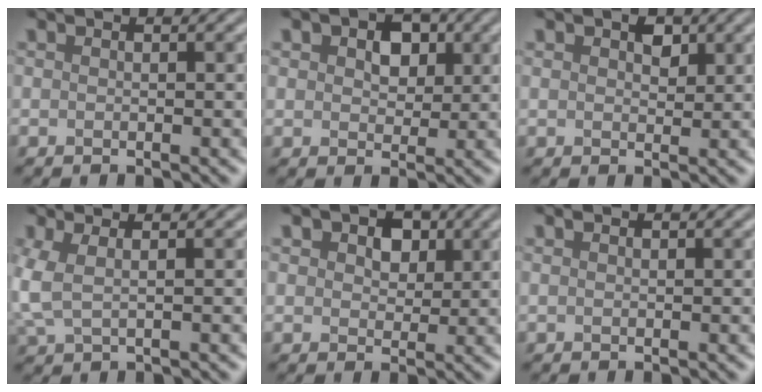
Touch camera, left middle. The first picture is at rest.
{"total": 2.4, "force": [1.4, 1.7, 0.9], "torque": [-0.029, 0.016, 0.033]}
{"total": 0.8, "force": [0.7, 0.0, -0.4], "torque": [-0.010, 0.013, 0.031]}
{"total": 0.9, "force": [0.1, 0.1, 0.9], "torque": [-0.046, 0.017, 0.017]}
{"total": 3.3, "force": [2.2, 2.2, 1.2], "torque": [-0.040, 0.025, 0.031]}
{"total": 0.7, "force": [0.1, -0.5, -0.5], "torque": [-0.012, 0.008, 0.013]}